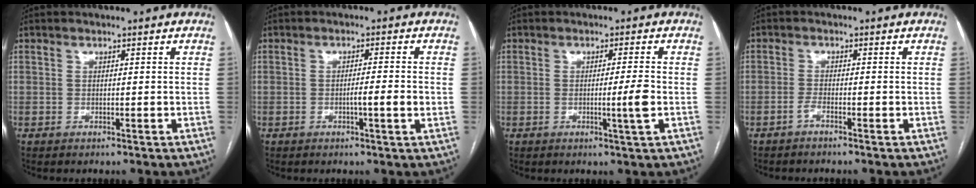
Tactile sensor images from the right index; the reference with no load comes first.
{"total": 3.4, "force": [-0.7, -0.3, 3.3], "torque": [-0.053, -0.001, -0.012]}
{"total": 3.7, "force": [-0.7, -0.8, 3.5], "torque": [-0.058, -0.006, -0.011]}
{"total": 1.3, "force": [-1.1, -0.2, 0.8], "torque": [-0.018, 0.001, -0.024]}